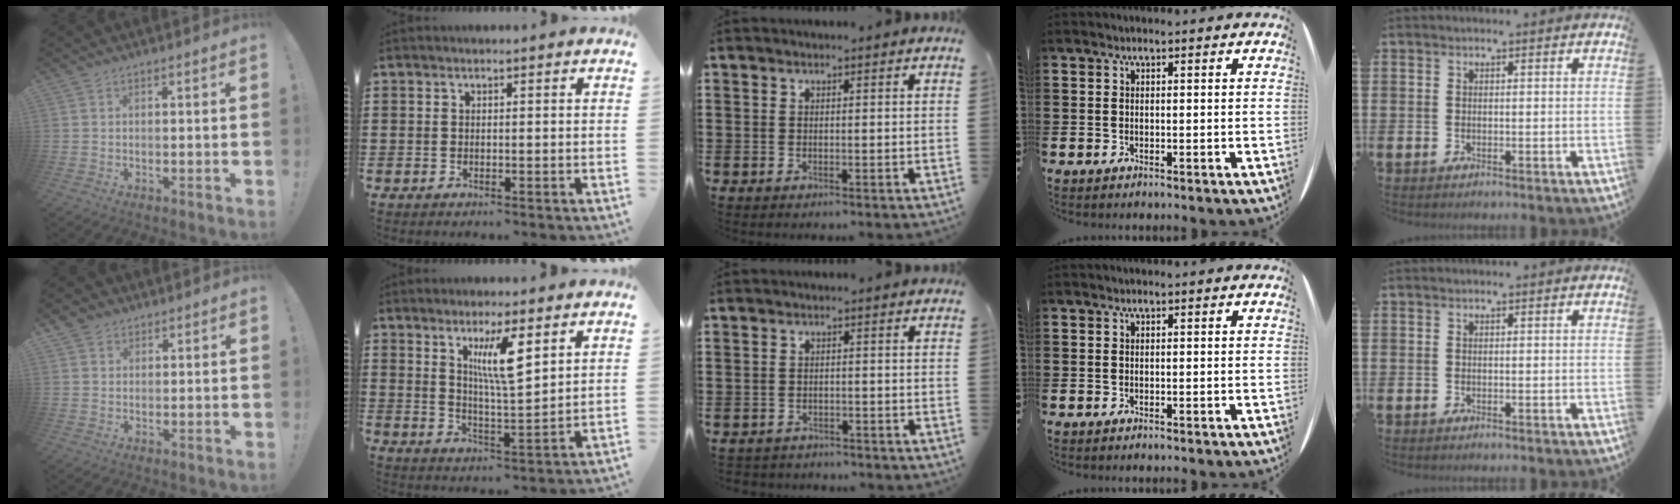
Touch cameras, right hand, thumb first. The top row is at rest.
{"thumb": {"total": 3.1, "force": [2.1, 2.3, 0.4], "torque": [0.001, -0.008, 0.037]}, "index": {"total": 7.4, "force": [3.6, 1.3, 6.4], "torque": [-0.117, -0.004, 0.056]}, "middle": {"total": 1.6, "force": [-1.5, 0.2, -0.2], "torque": [-0.004, -0.001, -0.035]}}